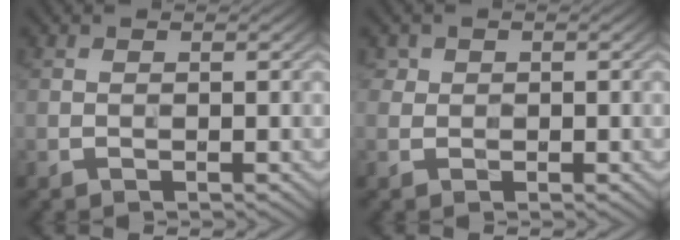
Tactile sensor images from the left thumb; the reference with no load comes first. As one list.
[{"total": 1.7, "force": [0.7, 1.6, 0.3], "torque": [-0.009, 0.002, 0.009]}]